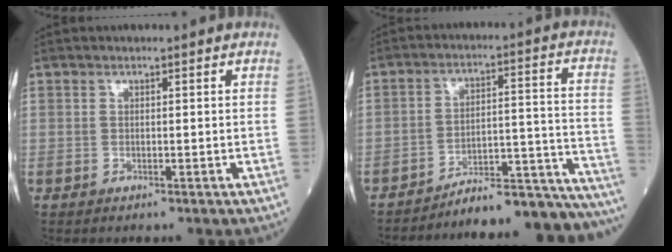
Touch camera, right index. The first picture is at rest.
{"total": 18.9, "force": [-18.5, 0.2, 4.0], "torque": [-0.010, 0.037, -0.251]}